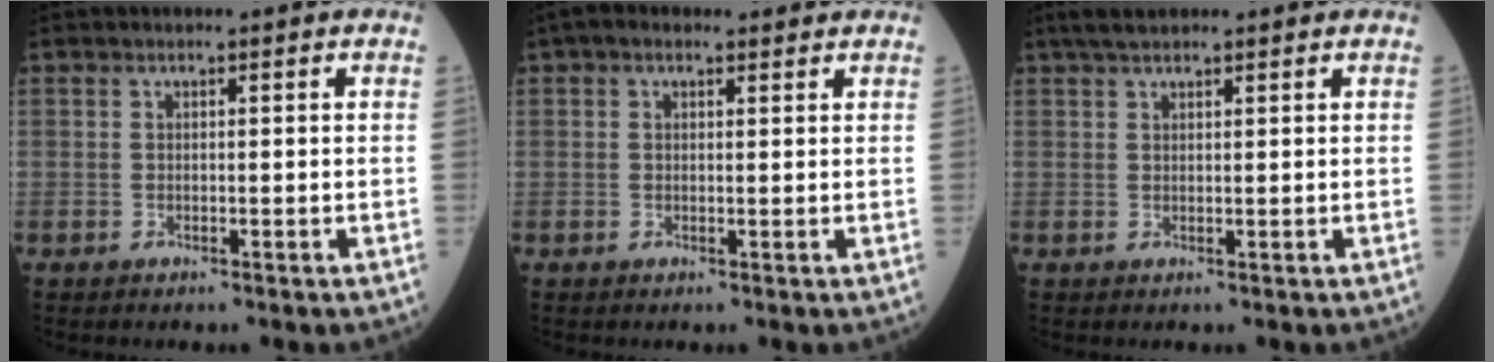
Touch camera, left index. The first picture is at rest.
{"total": 3.1, "force": [2.2, 1.6, 1.6], "torque": [-0.032, 0.030, 0.034]}
{"total": 3.5, "force": [2.8, 0.8, 1.8], "torque": [-0.035, 0.024, 0.051]}